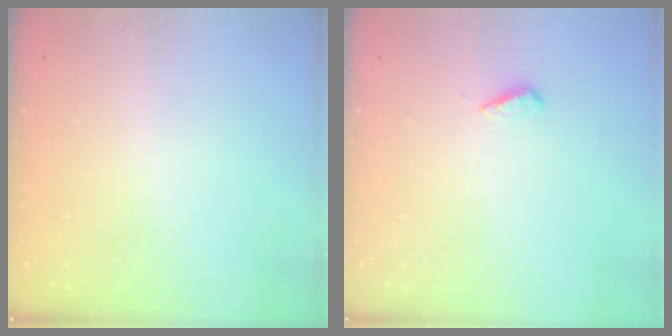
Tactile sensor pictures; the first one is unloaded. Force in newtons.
{"total": 2.7, "press": 2.7, "slide": 0.6}